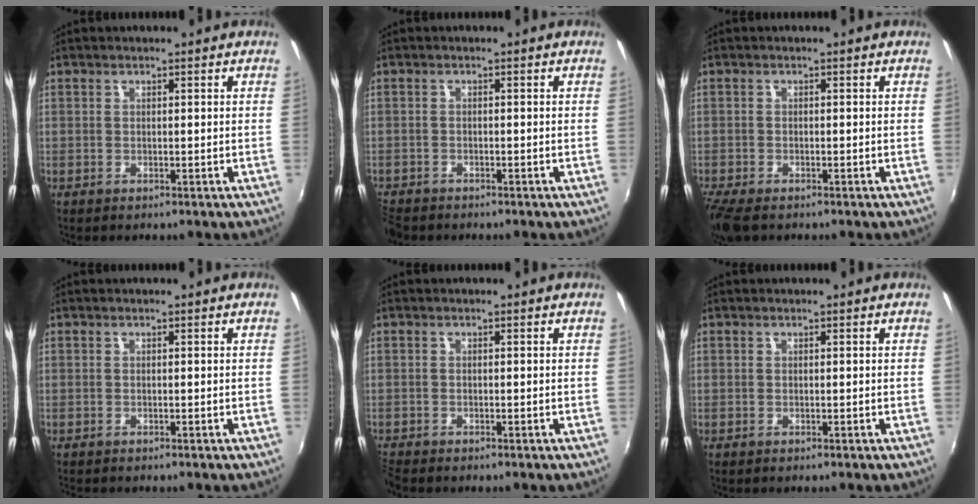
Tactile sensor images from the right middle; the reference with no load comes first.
{"total": 3.9, "force": [-3.5, 1.7, 0.8], "torque": [-0.036, -0.016, -0.068]}
{"total": 5.8, "force": [-4.4, 1.9, 3.2], "torque": [-0.081, -0.030, -0.085]}
{"total": 0.5, "force": [-0.5, 0.1, 0.1], "torque": [-0.002, -0.003, -0.009]}
{"total": 1.9, "force": [-1.8, 0.3, 0.3], "torque": [-0.013, -0.013, -0.040]}
{"total": 0.0}